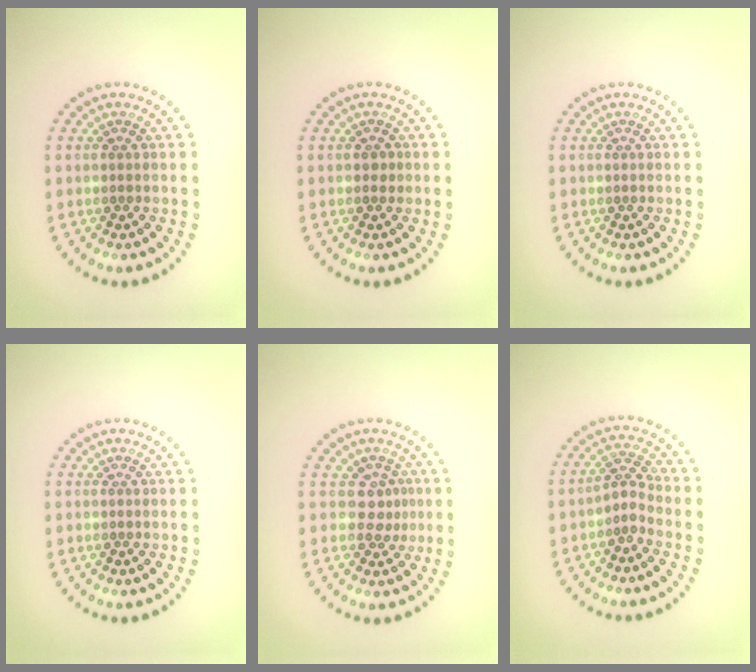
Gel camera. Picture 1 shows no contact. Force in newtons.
{"total": 0.9, "press": 0.8, "slide": 0.2}
{"total": 0.0}
{"total": 0.0}
{"total": 2.0, "press": 1.4, "slide": 1.4}
{"total": 1.9, "press": 1.4, "slide": 1.3}